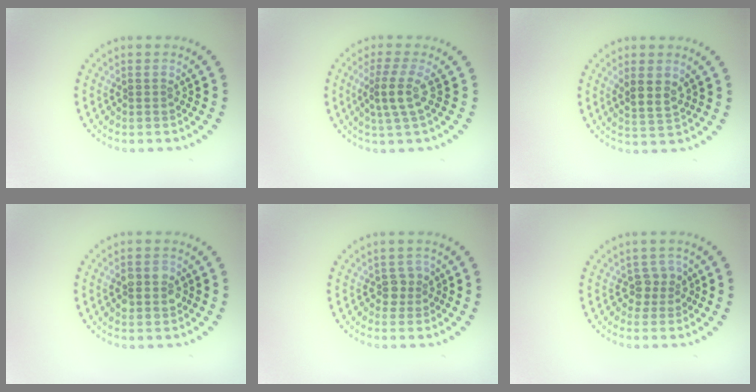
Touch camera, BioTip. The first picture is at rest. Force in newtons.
{"total": 2.9, "press": 2.2, "slide": 1.9}
{"total": 2.5, "press": 2.3, "slide": 1.0}
{"total": 2.9, "press": 2.9, "slide": 0.2}
{"total": 1.6, "press": 1.4, "slide": 0.8}
{"total": 1.9, "press": 1.6, "slide": 1.0}